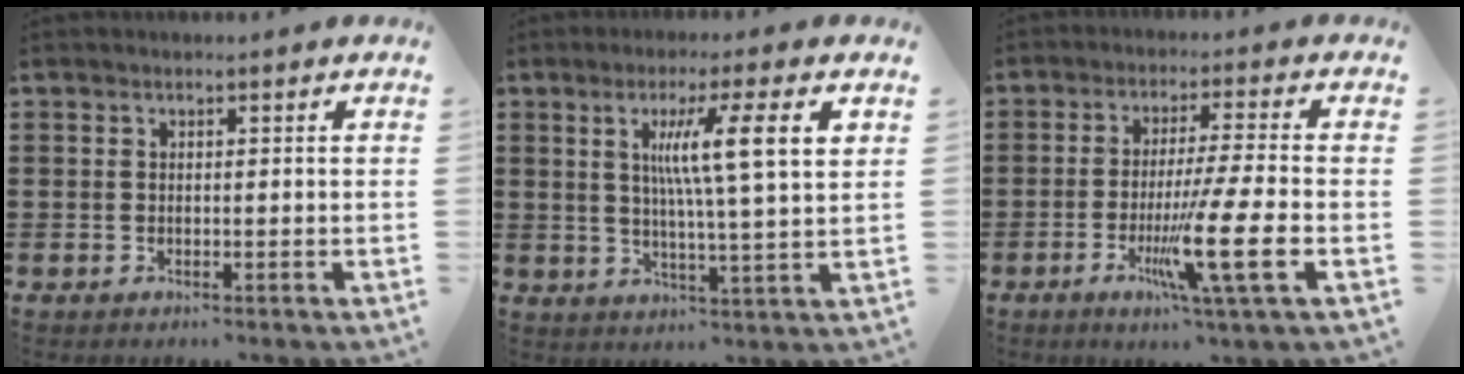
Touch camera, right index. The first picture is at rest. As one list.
[{"total": 9.6, "force": [2.9, 0.7, 9.1], "torque": [-0.172, 0.001, 0.041]}, {"total": 11.4, "force": [-3.6, 0.0, 10.9], "torque": [-0.207, -0.021, -0.067]}]